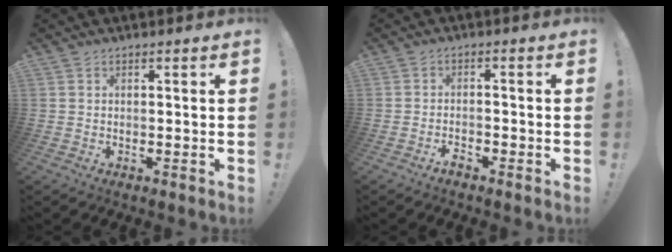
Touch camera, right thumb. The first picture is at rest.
{"total": 2.2, "force": [-2.1, 0.2, 0.6], "torque": [-0.014, 0.008, -0.037]}